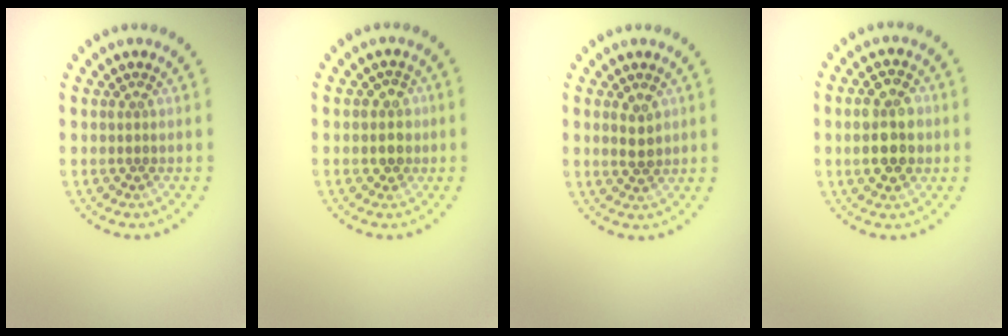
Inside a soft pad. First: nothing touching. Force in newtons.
{"total": 1.9, "press": 1.8, "slide": 0.8}
{"total": 1.9, "press": 1.8, "slide": 0.4}
{"total": 4.1, "press": 4.1, "slide": 0.2}